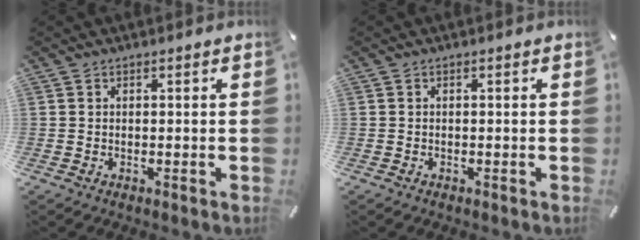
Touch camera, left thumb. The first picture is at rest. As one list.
[{"total": 0.0}]